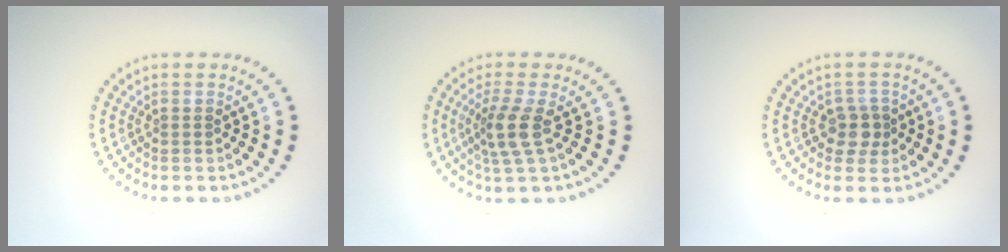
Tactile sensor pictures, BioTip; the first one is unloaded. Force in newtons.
{"total": 2.9, "press": 2.2, "slide": 1.9}
{"total": 2.1, "press": 1.8, "slide": 1.1}